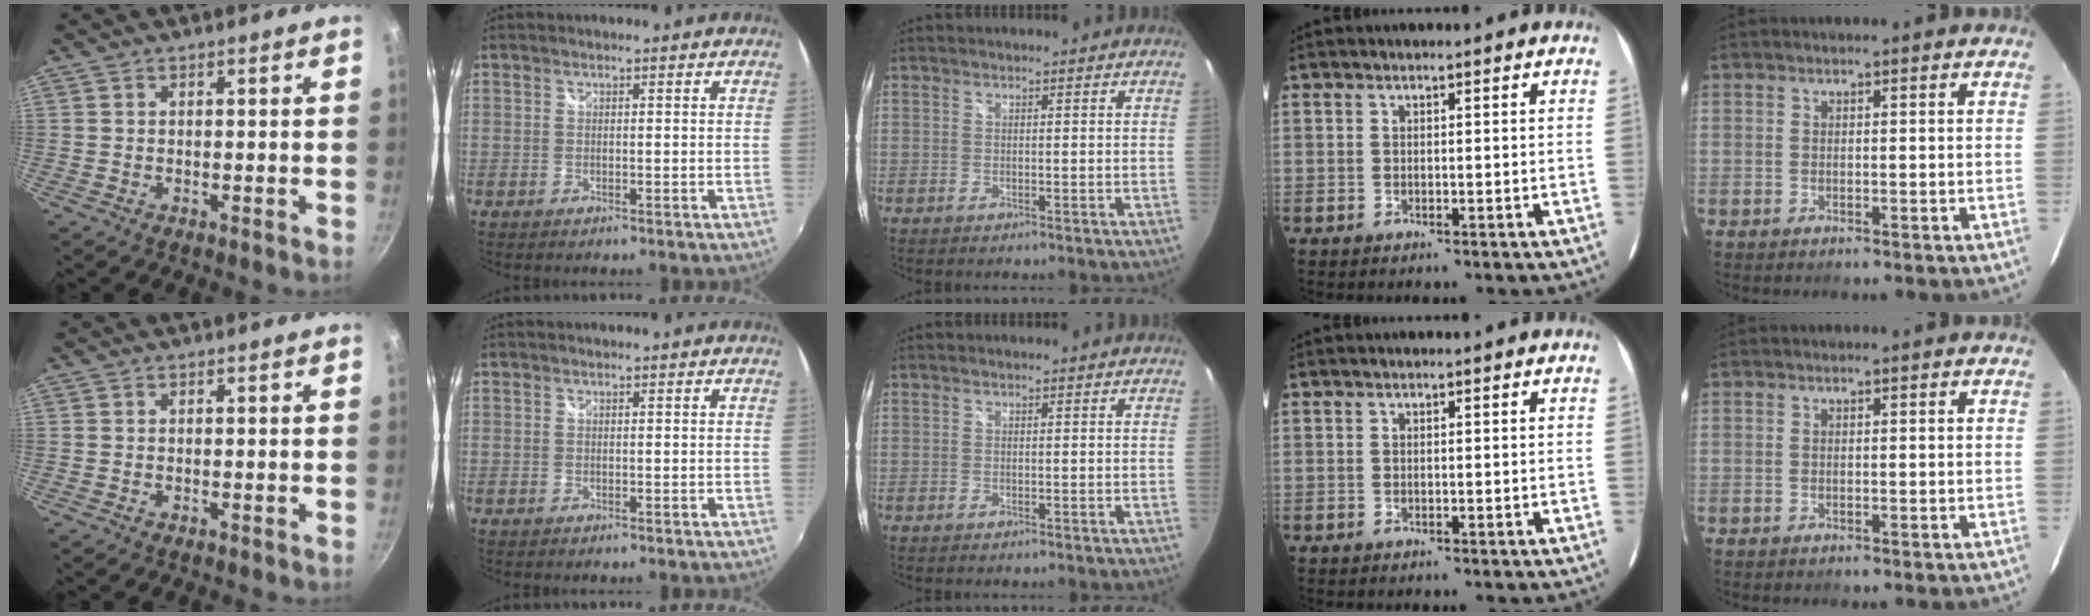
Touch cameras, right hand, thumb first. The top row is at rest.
{}